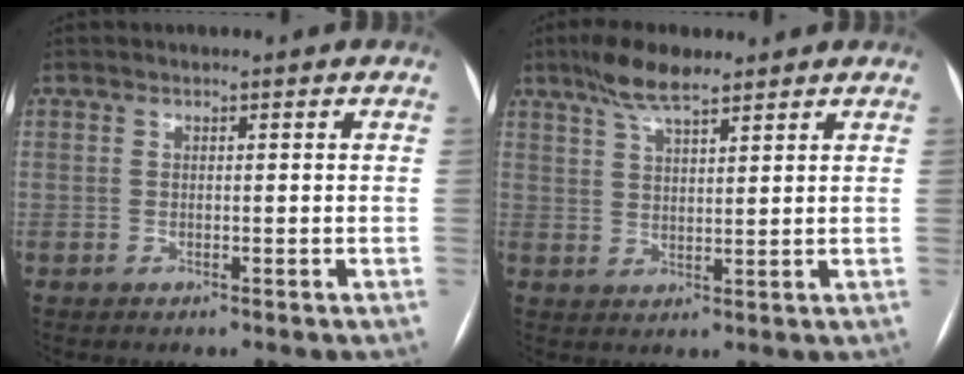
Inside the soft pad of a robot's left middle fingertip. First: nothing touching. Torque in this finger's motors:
{"motor_torque": [0.82, -0.95, 0.50, 0.11]}